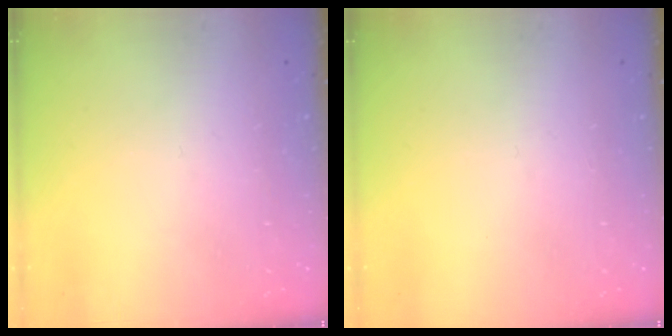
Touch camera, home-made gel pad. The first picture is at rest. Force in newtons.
{"total": 0.0}